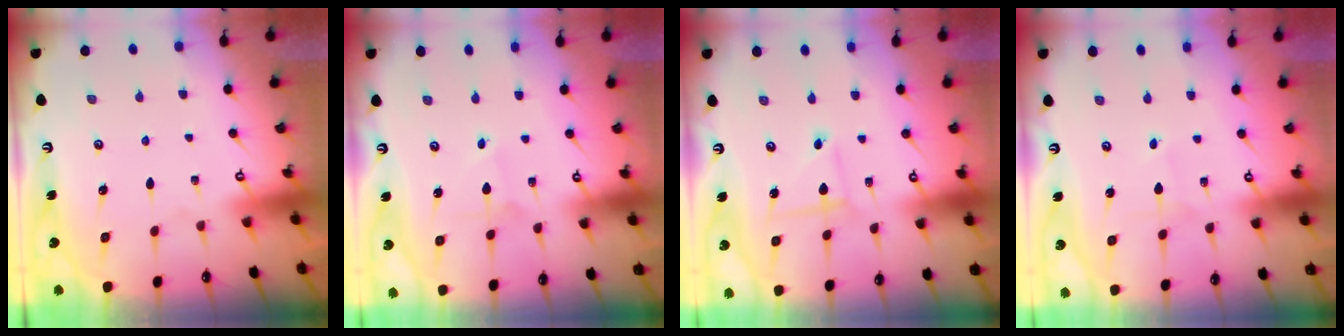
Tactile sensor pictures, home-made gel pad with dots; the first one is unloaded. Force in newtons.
{"total": 1.5, "press": 1.5, "slide": 0.1}
{"total": 2.4, "press": 2.4, "slide": 0.2}
{"total": 0.6, "press": 0.6, "slide": 0.0}